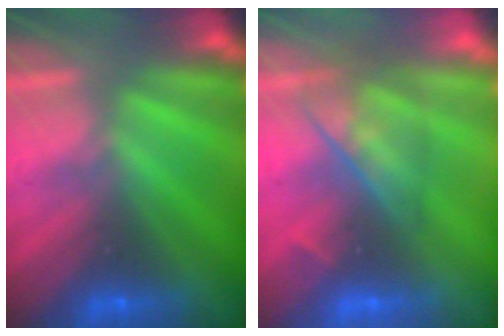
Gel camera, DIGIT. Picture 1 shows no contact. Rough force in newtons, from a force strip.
{"total": 4.5}